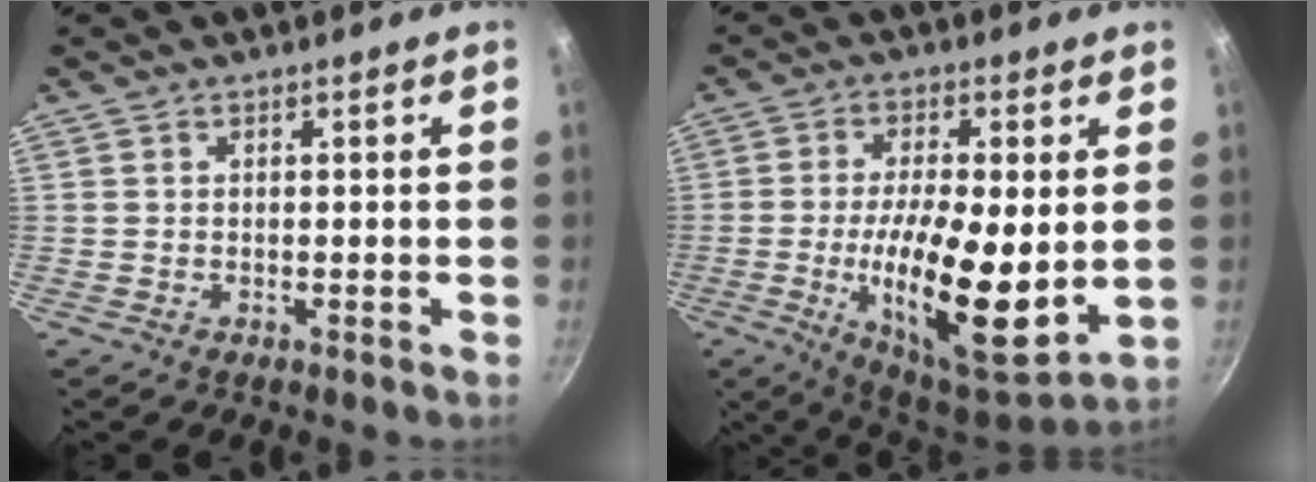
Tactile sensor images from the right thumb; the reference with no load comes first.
{"total": 18.5, "force": [-1.4, 6.2, 17.4], "torque": [-0.281, -0.019, -0.020]}